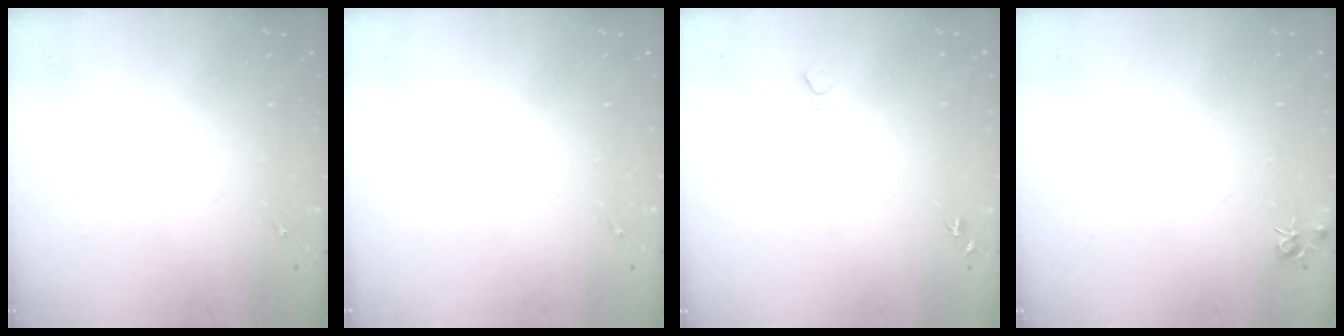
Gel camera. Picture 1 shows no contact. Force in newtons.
{"total": 0.0}
{"total": 5.5, "press": 5.5, "slide": 0.7}
{"total": 4.3, "press": 4.3, "slide": 0.5}